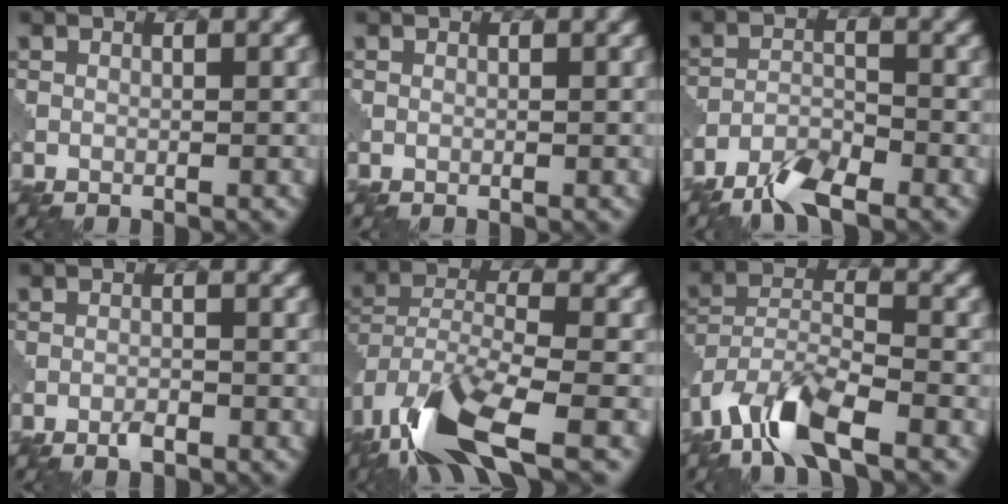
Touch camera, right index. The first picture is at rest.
{"total": 0.0}
{"total": 4.1, "force": [-3.4, 0.8, 2.1], "torque": [-0.044, -0.002, -0.075]}
{"total": 1.3, "force": [-0.9, 0.4, 0.8], "torque": [-0.016, -0.001, -0.019]}
{"total": 12.1, "force": [-7.4, 4.3, 8.6], "torque": [-0.175, -0.015, -0.145]}
{"total": 8.2, "force": [-5.8, 2.5, 5.2], "torque": [-0.096, -0.003, -0.119]}